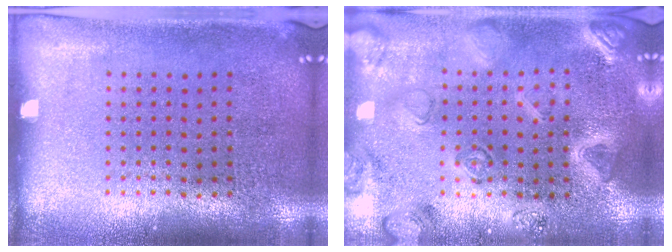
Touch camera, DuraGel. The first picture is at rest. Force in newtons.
{"total": 2.9, "press": 2.9, "slide": 0.5}